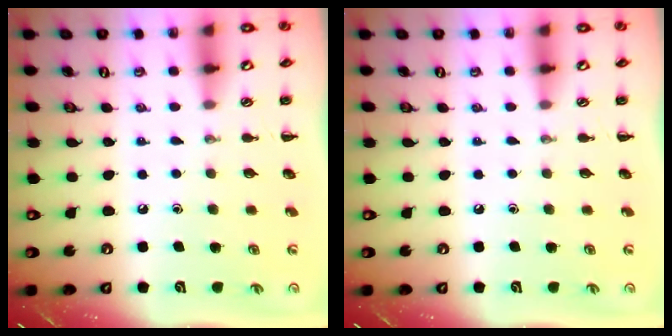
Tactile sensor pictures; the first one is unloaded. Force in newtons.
{"total": 0.0}